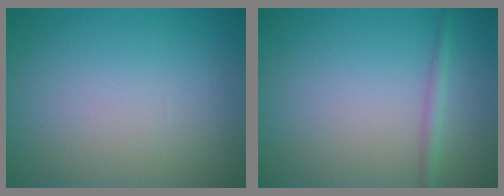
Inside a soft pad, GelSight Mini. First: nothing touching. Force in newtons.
{"total": 1.3, "press": 1.3, "slide": 0.0}